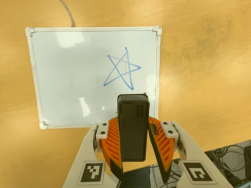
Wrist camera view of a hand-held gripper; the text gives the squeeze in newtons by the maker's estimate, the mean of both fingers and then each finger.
{"total": 4.9, "left": 4.4, "right": 5.4}